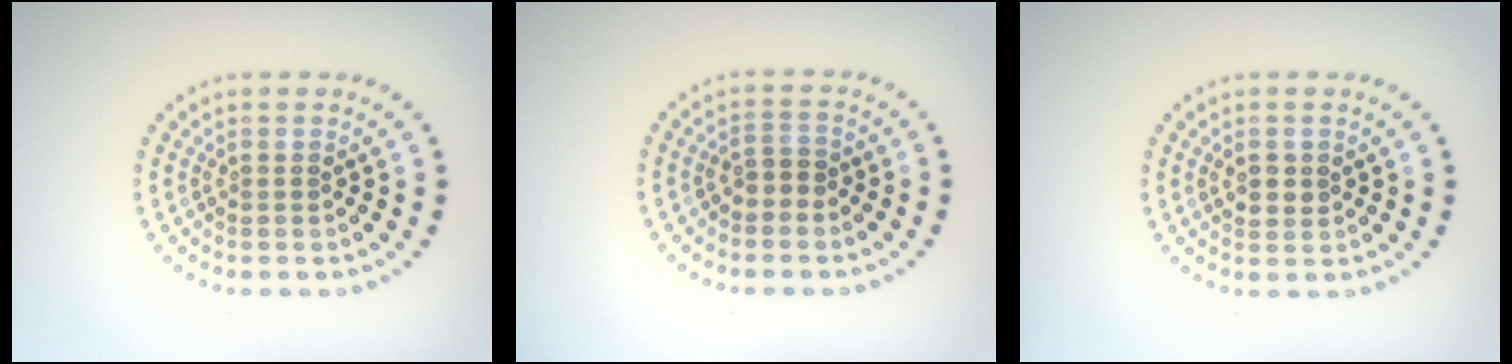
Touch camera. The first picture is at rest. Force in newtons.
{"total": 1.6, "press": 1.5, "slide": 0.6}
{"total": 1.6, "press": 1.6, "slide": 0.3}